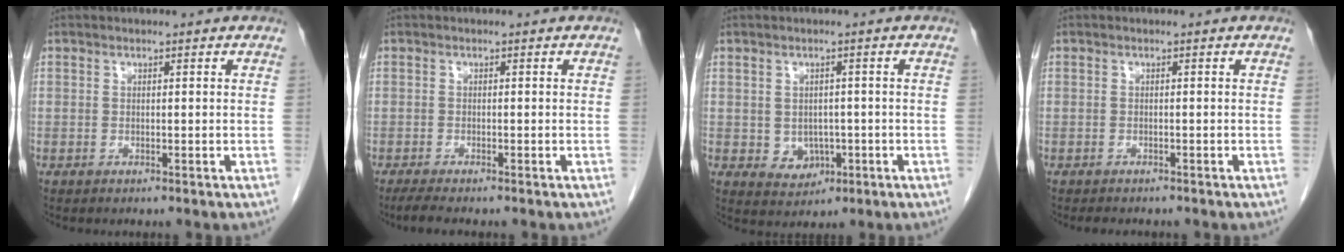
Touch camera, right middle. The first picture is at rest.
{"total": 3.1, "force": [-2.5, 0.2, 1.8], "torque": [-0.039, -0.011, -0.040]}
{"total": 3.7, "force": [-0.7, 3.1, 2.0], "torque": [-0.027, 0.000, 0.003]}
{"total": 3.2, "force": [-2.7, 1.1, 1.2], "torque": [-0.023, -0.008, -0.031]}